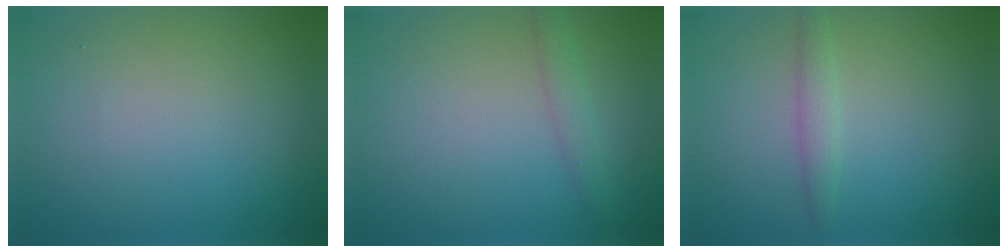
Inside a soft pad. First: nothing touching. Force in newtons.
{"total": 1.7, "press": 1.7, "slide": 0.1}
{"total": 1.4, "press": 1.4, "slide": 0.0}